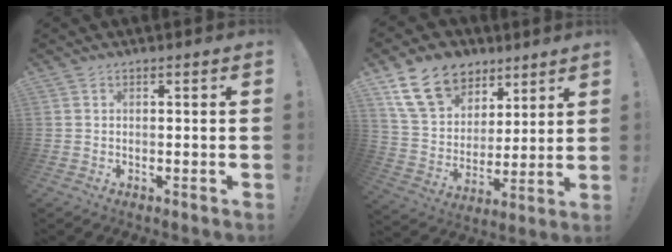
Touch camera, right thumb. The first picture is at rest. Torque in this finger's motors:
{"motor_torque": [0.10, 2.68, 1.22, 1.03, 0.10]}